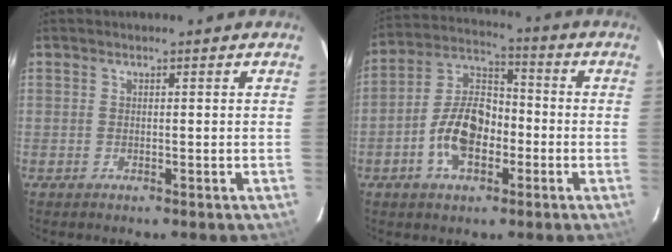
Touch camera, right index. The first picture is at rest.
{"total": 11.6, "force": [-3.9, 6.6, 8.7], "torque": [-0.173, 0.021, -0.068]}